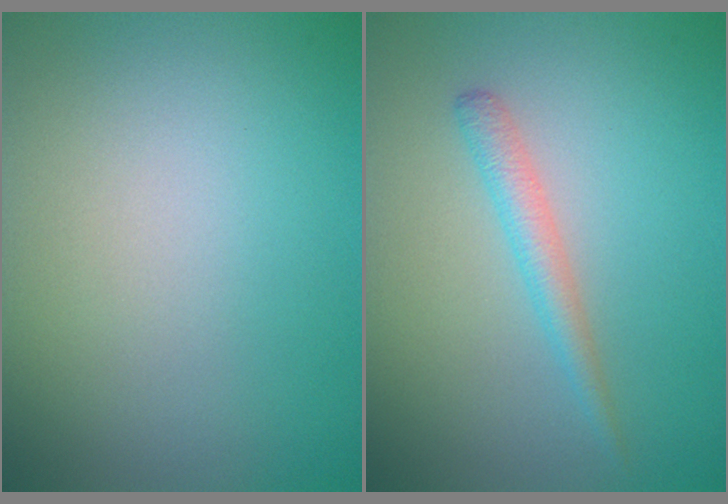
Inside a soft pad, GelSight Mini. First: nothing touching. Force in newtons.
{"total": 1.8, "press": 1.8, "slide": 0.0}